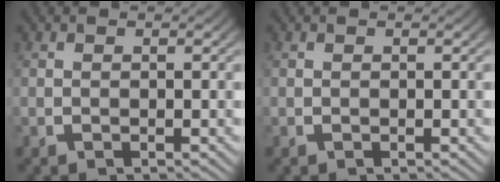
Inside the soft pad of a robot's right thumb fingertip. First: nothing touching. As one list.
[{"total": 0.0}]